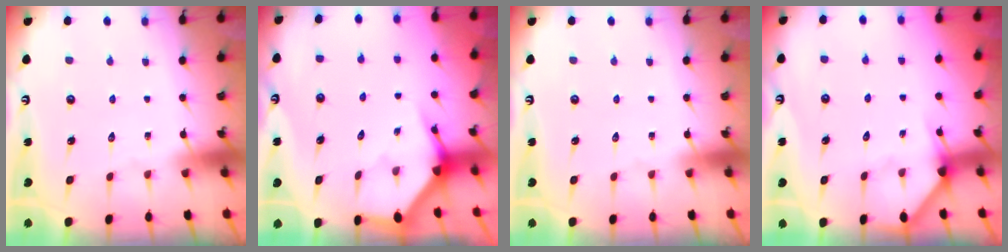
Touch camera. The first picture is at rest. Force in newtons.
{"total": 3.4, "press": 3.4, "slide": 0.2}
{"total": 0.0}
{"total": 5.2, "press": 5.2, "slide": 0.4}